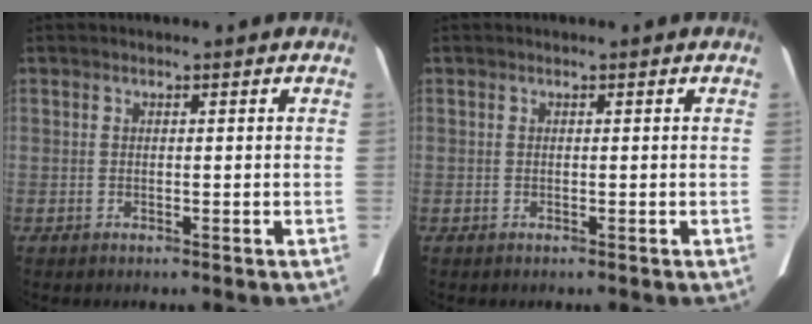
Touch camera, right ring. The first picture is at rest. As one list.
[{"total": 0.0}]